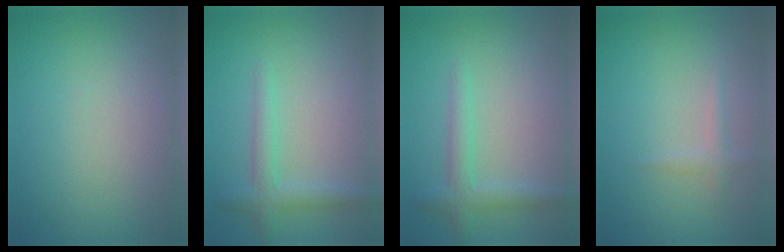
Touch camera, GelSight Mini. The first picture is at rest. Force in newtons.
{"total": 2.4, "press": 2.4, "slide": 0.1}
{"total": 2.4, "press": 2.4, "slide": 0.1}
{"total": 1.1, "press": 1.1, "slide": 0.0}